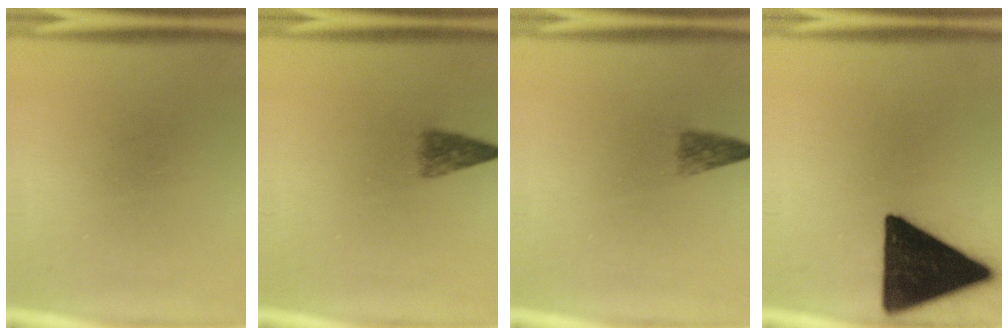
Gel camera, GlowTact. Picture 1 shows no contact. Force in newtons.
{"total": 2.9}
{"total": 2.4}
{"total": 19.4}